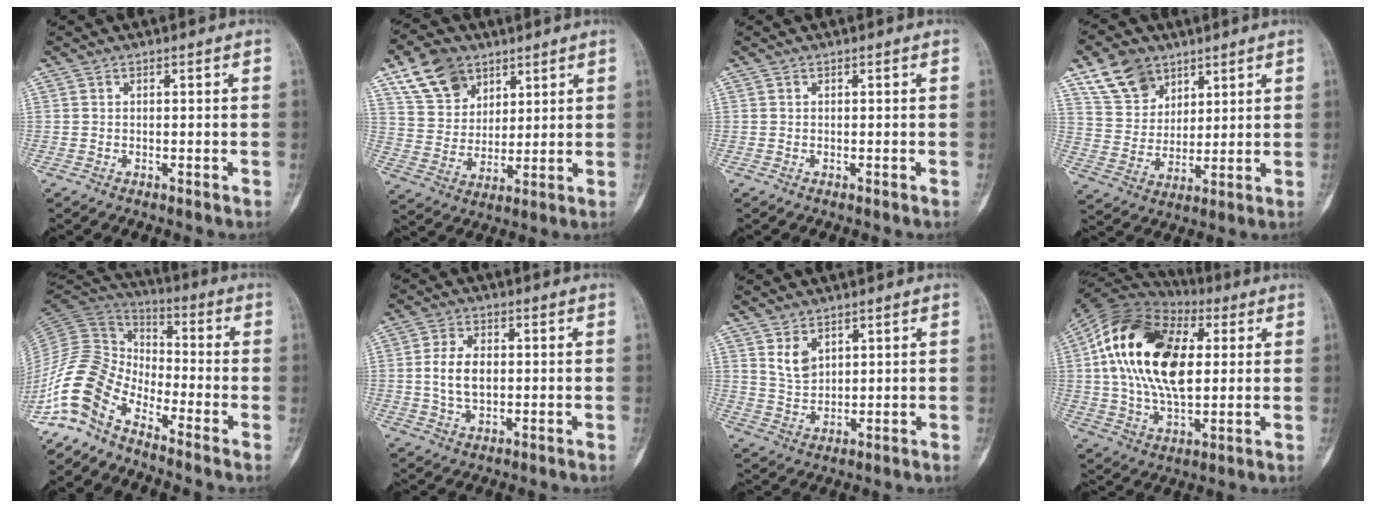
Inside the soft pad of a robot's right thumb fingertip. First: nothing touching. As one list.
[{"total": 12.1, "force": [7.2, 8.3, 5.0], "torque": [-0.069, -0.023, 0.140]}, {"total": 0.0}, {"total": 10.9, "force": [7.0, 7.4, 4.0], "torque": [-0.050, -0.029, 0.138]}, {"total": 12.6, "force": [-8.6, 6.4, 6.7], "torque": [-0.133, 0.084, -0.187]}, {"total": 6.9, "force": [0.2, 4.3, 5.4], "torque": [-0.098, 0.003, 0.005]}, {"total": 4.8, "force": [2.6, 3.0, 2.7], "torque": [-0.038, -0.021, 0.059]}, {"total": 23.5, "force": [4.2, 13.3, 18.9], "torque": [-0.343, 0.002, 0.064]}]